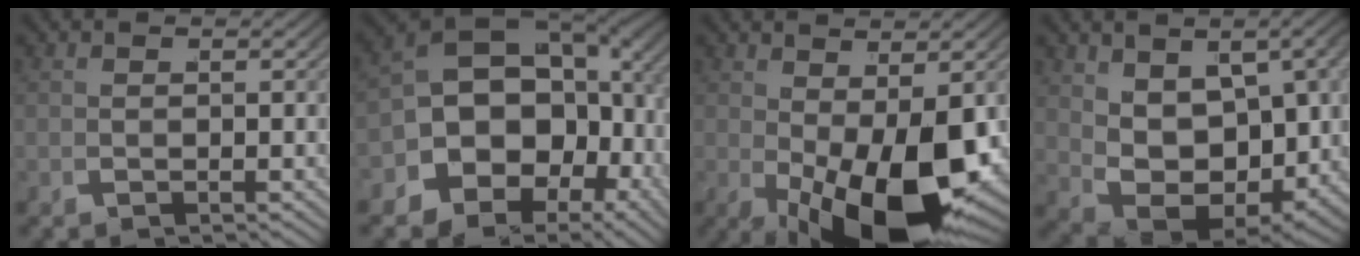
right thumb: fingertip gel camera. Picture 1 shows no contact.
{"total": 14.4, "force": [-0.9, 10.6, 9.8], "torque": [-0.188, -0.045, 0.005]}
{"total": 11.6, "force": [-1.8, 5.4, 10.1], "torque": [-0.174, -0.041, 0.001]}
{"total": 9.8, "force": [0.2, 6.3, 7.5], "torque": [-0.158, -0.039, 0.026]}